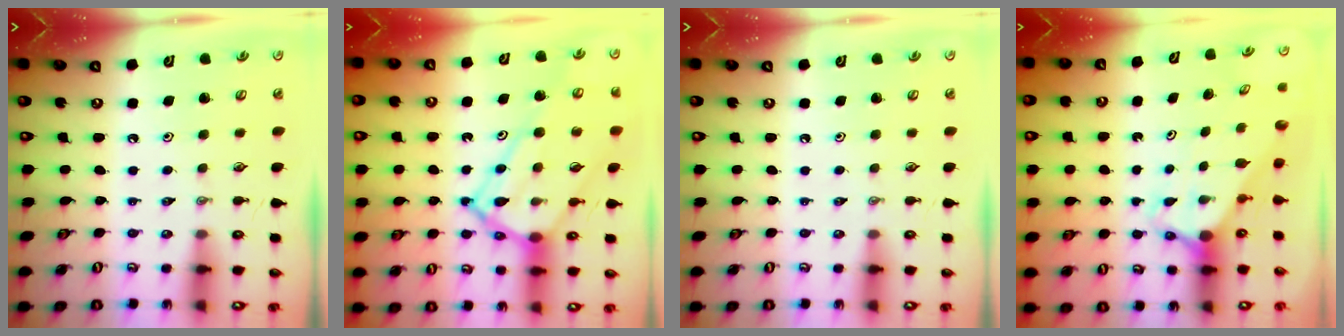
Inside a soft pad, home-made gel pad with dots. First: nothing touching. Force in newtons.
{"total": 17.2, "press": 17.0, "slide": 2.5}
{"total": 0.0}
{"total": 2.6, "press": 2.6, "slide": 0.0}